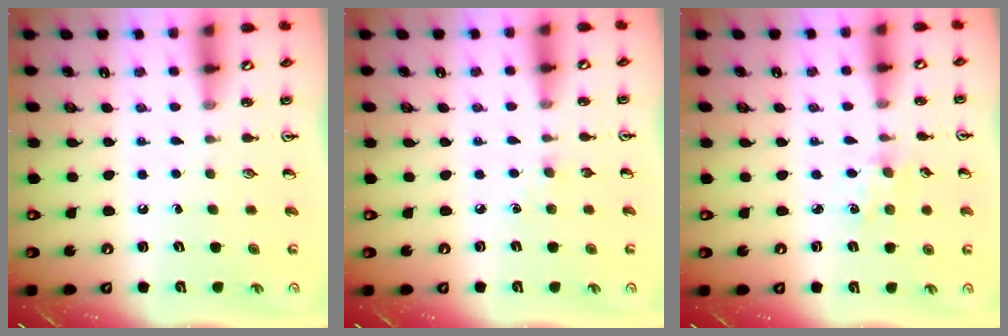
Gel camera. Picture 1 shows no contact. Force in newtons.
{"total": 2.9, "press": 2.9, "slide": 0.4}
{"total": 2.3, "press": 2.3, "slide": 0.4}